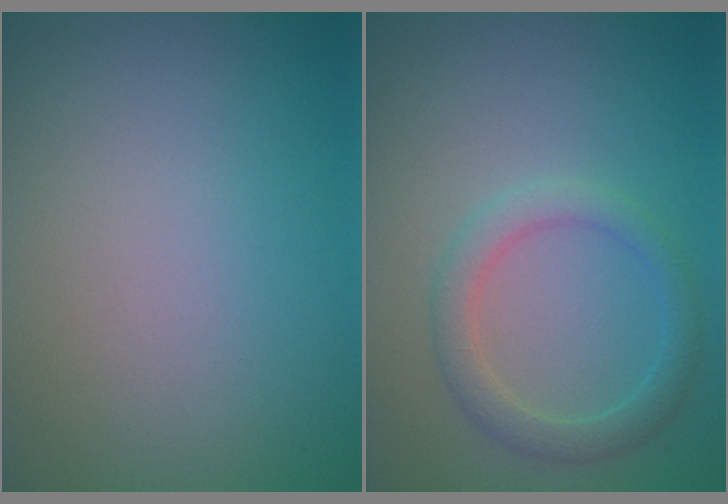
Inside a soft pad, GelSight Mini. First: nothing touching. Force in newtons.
{"total": 2.5, "press": 2.5, "slide": 0.0}